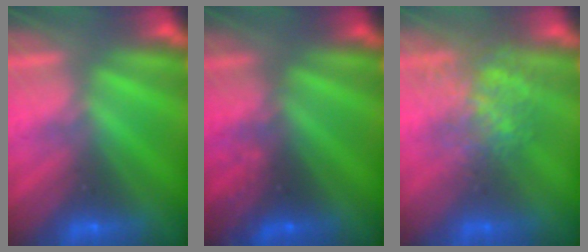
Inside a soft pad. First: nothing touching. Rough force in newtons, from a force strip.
{"total": 2.6}
{"total": 3.8}